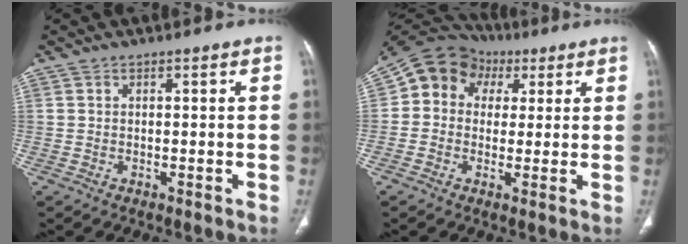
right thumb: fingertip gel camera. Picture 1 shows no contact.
{"total": 11.3, "force": [2.7, 9.6, 5.2], "torque": [-0.071, 0.025, 0.035]}